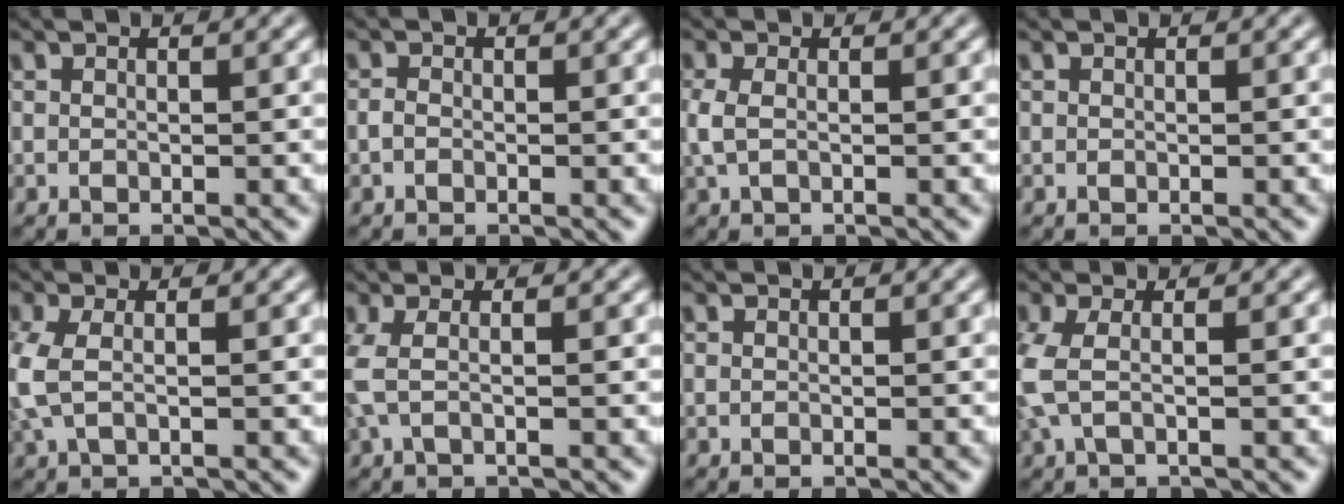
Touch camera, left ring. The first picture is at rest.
{"total": 0.6, "force": [-0.5, 0.3, 0.2], "torque": [-0.016, 0.002, -0.005]}
{"total": 1.5, "force": [-0.2, 0.6, 1.3], "torque": [-0.045, 0.005, 0.000]}
{"total": 0.0}
{"total": 2.5, "force": [-0.4, 1.1, 2.3], "torque": [-0.078, 0.001, -0.005]}
{"total": 1.8, "force": [-0.4, 0.3, 1.8], "torque": [-0.058, 0.004, -0.005]}
{"total": 0.0}
{"total": 2.4, "force": [-0.3, 0.7, 2.3], "torque": [-0.075, 0.002, -0.005]}